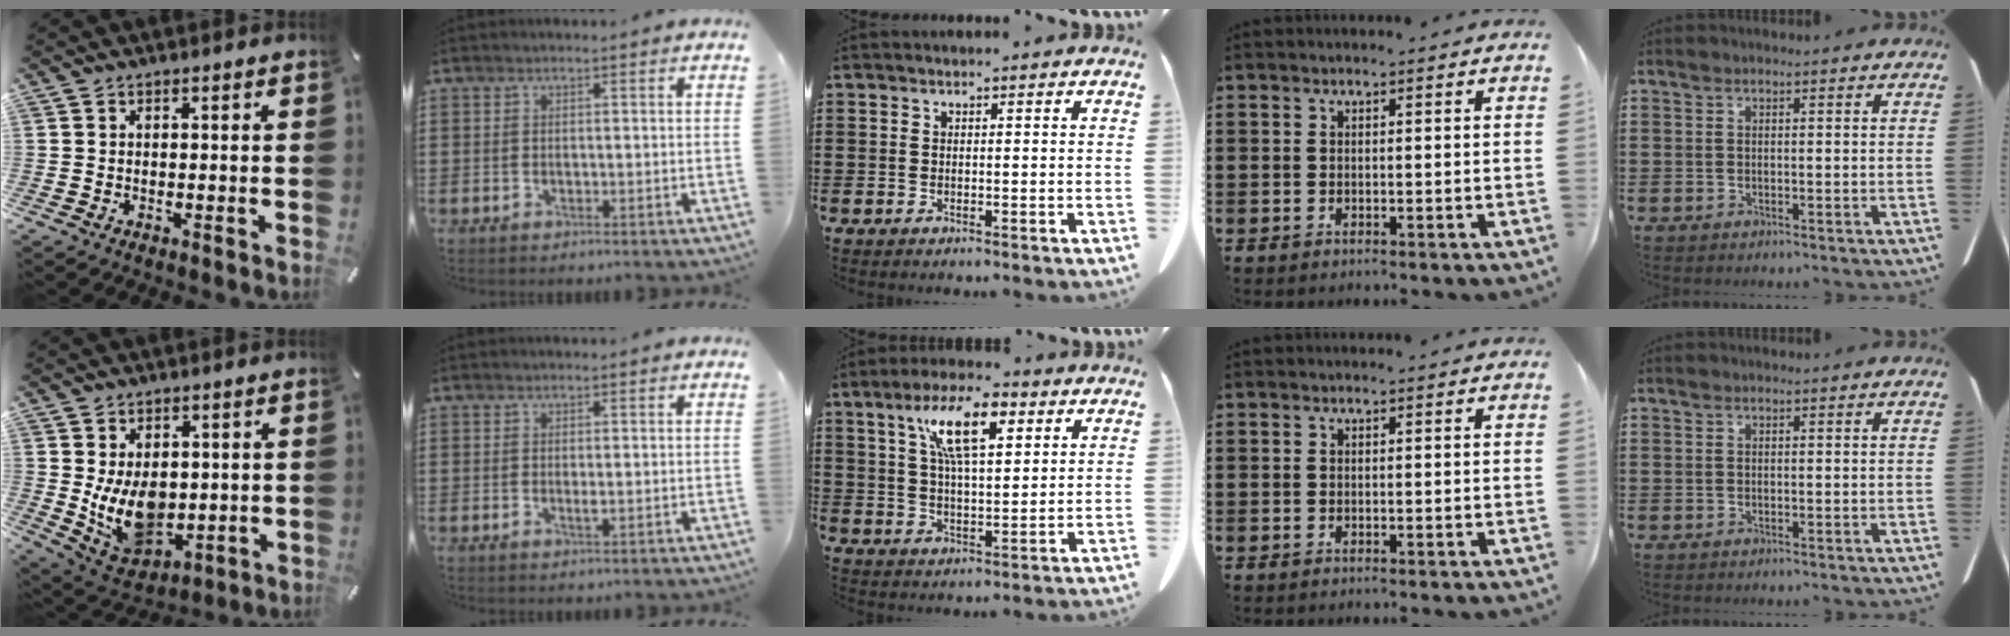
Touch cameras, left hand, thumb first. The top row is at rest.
{"thumb": {"total": 11.6, "force": [0.6, 8.7, 7.7], "torque": [-0.143, -0.011, 0.016]}, "index": {"total": 0.9, "force": [0.0, 0.1, 0.9], "torque": [-0.017, -0.005, 0.002]}, "middle": {"total": 11.3, "force": [5.9, 3.9, 8.9], "torque": [-0.168, 0.001, 0.099]}}